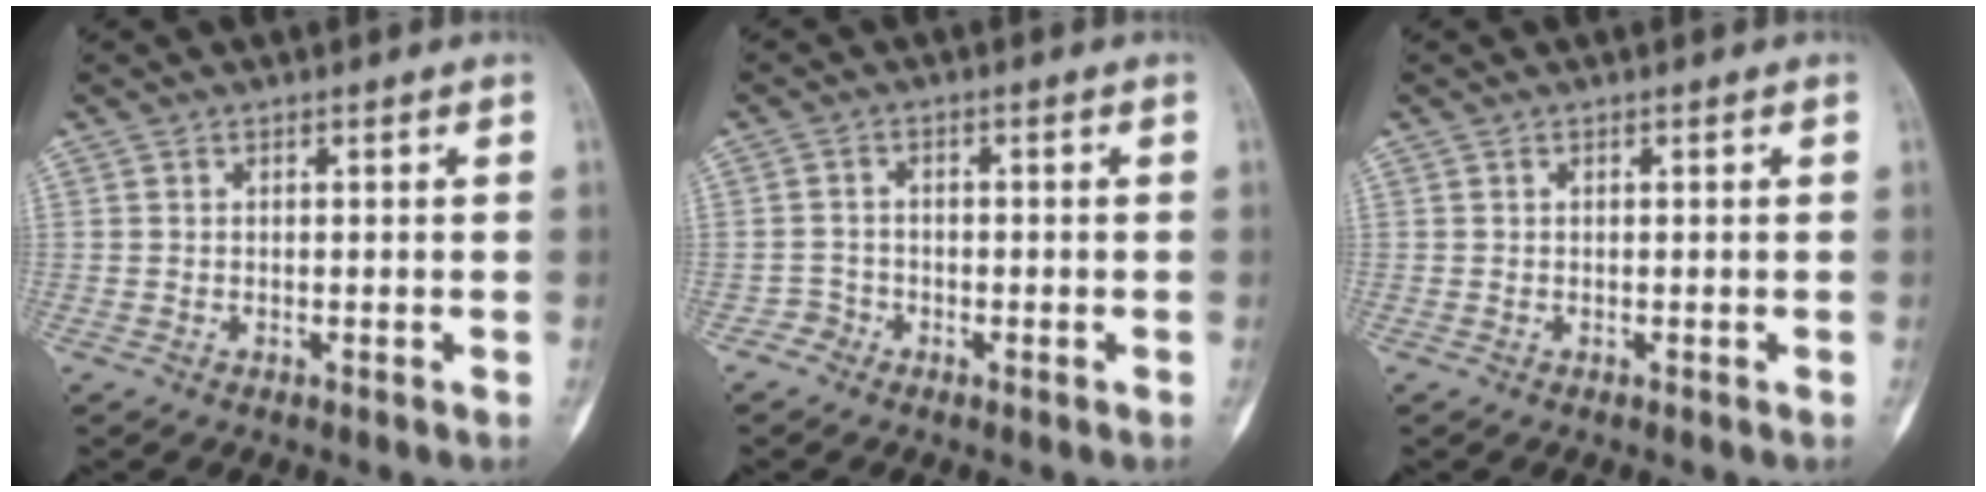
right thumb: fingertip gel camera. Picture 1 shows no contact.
{"total": 2.2, "force": [-1.4, 1.6, -0.3], "torque": [0.017, 0.010, -0.034]}
{"total": 0.0}